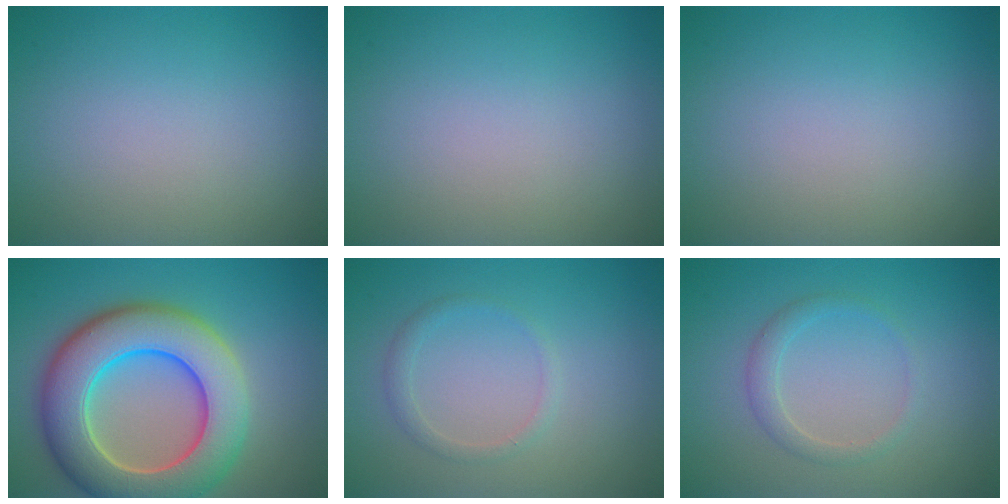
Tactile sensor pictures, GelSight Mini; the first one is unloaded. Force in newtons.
{"total": 0.0}
{"total": 0.0}
{"total": 10.7, "press": 10.7, "slide": 0.8}
{"total": 1.3, "press": 1.3, "slide": 0.0}
{"total": 1.7, "press": 1.7, "slide": 0.2}